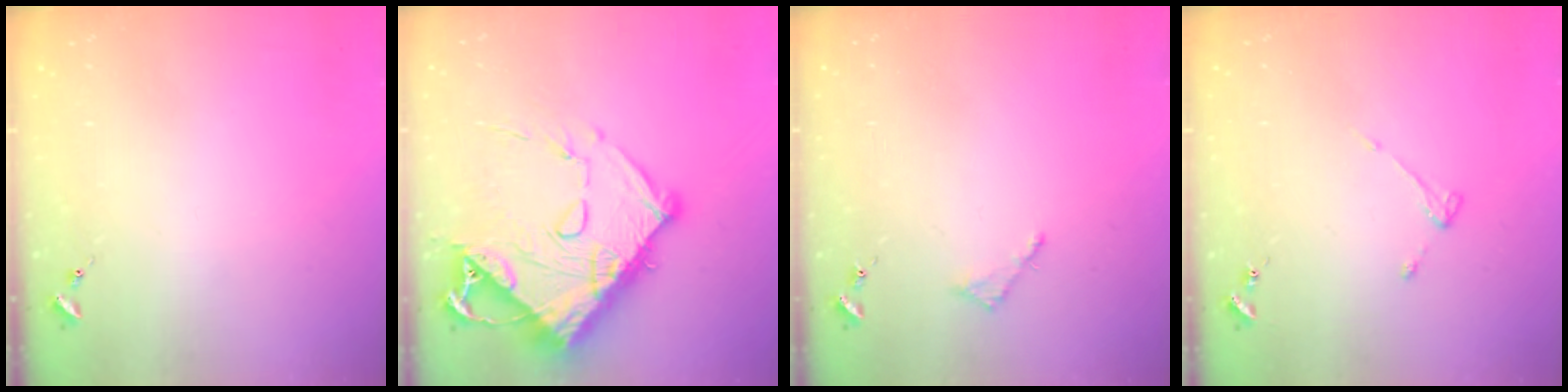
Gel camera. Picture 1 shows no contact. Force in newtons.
{"total": 17.9, "press": 17.8, "slide": 2.0}
{"total": 2.8, "press": 2.7, "slide": 0.3}
{"total": 3.0, "press": 3.0, "slide": 0.4}